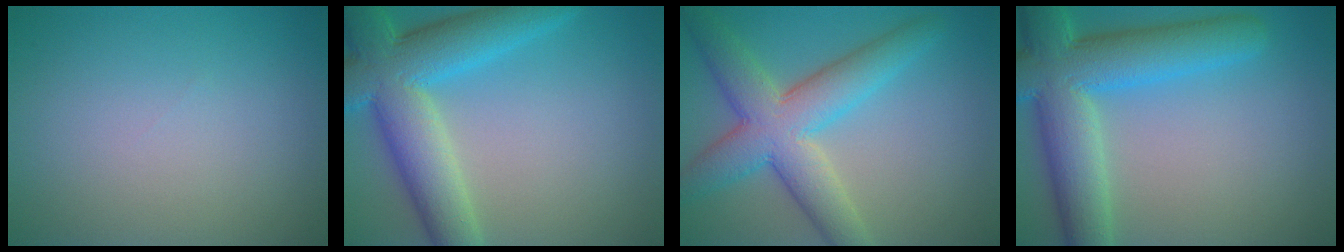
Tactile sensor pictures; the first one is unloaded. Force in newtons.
{"total": 9.5, "press": 9.5, "slide": 0.4}
{"total": 7.6, "press": 7.6, "slide": 0.2}
{"total": 9.6, "press": 9.6, "slide": 0.4}